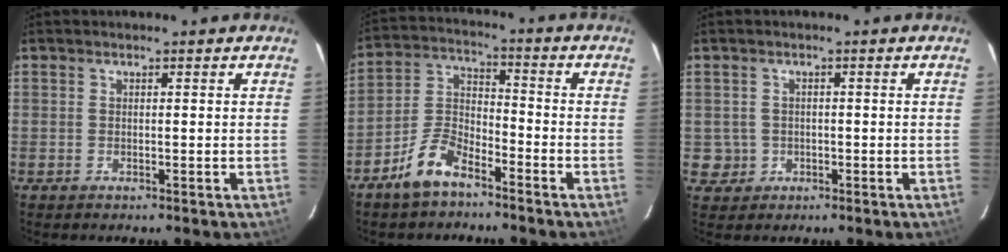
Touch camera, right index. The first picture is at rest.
{"total": 8.4, "force": [-6.2, 3.3, 4.7], "torque": [-0.110, 0.015, -0.121]}
{"total": 3.4, "force": [-0.5, 3.4, 0.0], "torque": [0.001, 0.014, 0.000]}